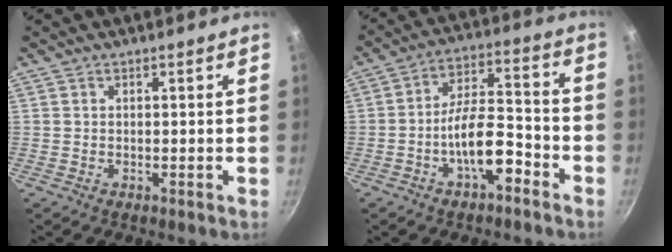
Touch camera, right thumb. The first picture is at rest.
{"total": 11.1, "force": [-5.3, 4.5, 8.7], "torque": [-0.129, 0.053, -0.092]}